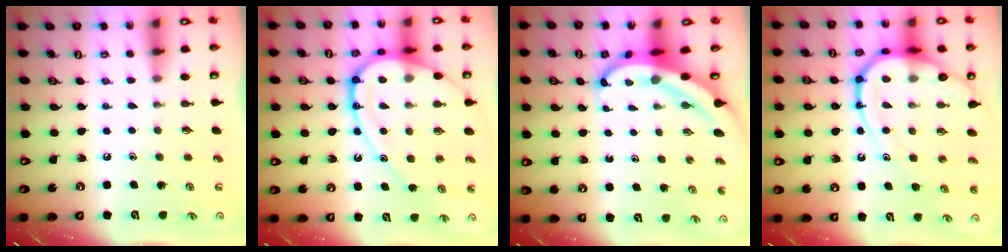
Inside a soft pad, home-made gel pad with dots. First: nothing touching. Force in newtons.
{"total": 17.7, "press": 17.6, "slide": 1.9}
{"total": 6.8, "press": 6.8, "slide": 0.7}
{"total": 16.1, "press": 16.0, "slide": 1.5}